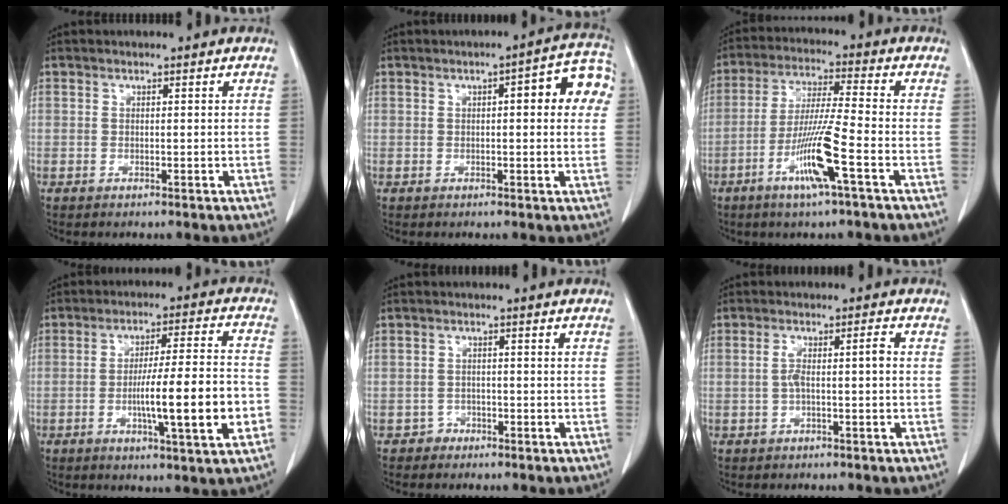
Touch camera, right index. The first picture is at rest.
{"total": 8.1, "force": [1.6, 2.0, 7.7], "torque": [-0.090, 0.026, 0.012]}
{"total": 10.3, "force": [-4.4, -0.6, 9.3], "torque": [-0.182, -0.013, -0.087]}
{"total": 12.9, "force": [-3.4, 0.4, 12.4], "torque": [-0.198, 0.002, -0.056]}
{"total": 1.7, "force": [-1.2, 1.2, -0.3], "torque": [0.006, 0.009, -0.023]}
{"total": 3.3, "force": [-0.4, 0.3, 3.2], "torque": [-0.064, 0.015, -0.004]}